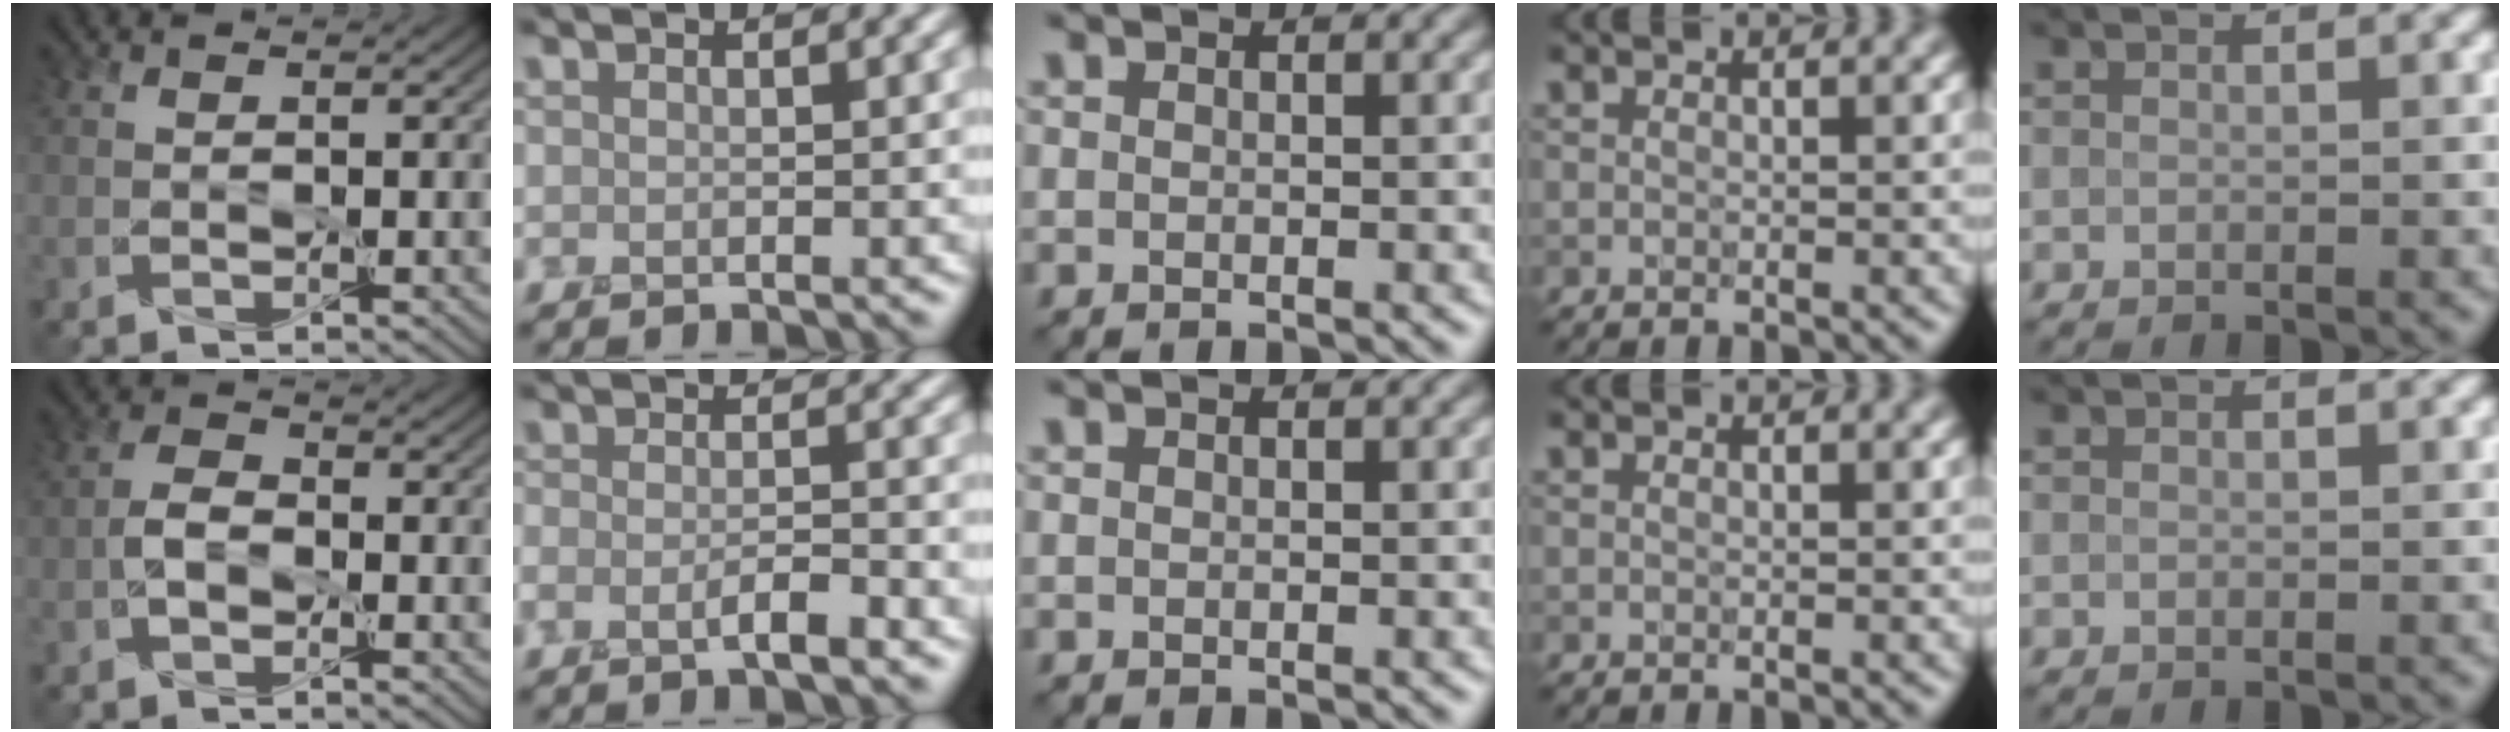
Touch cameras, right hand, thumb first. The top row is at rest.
{"thumb": {"total": 2.7, "force": [-1.3, 1.4, 1.9], "torque": [-0.038, 0.009, -0.032]}, "index": {"total": 2.6, "force": [-1.4, 0.6, 2.1], "torque": [-0.040, 0.000, -0.030]}}